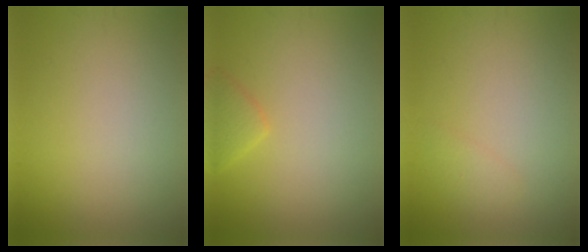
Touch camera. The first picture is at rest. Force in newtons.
{"total": 1.7, "press": 1.7, "slide": 0.2}
{"total": 0.9, "press": 0.9, "slide": 0.1}